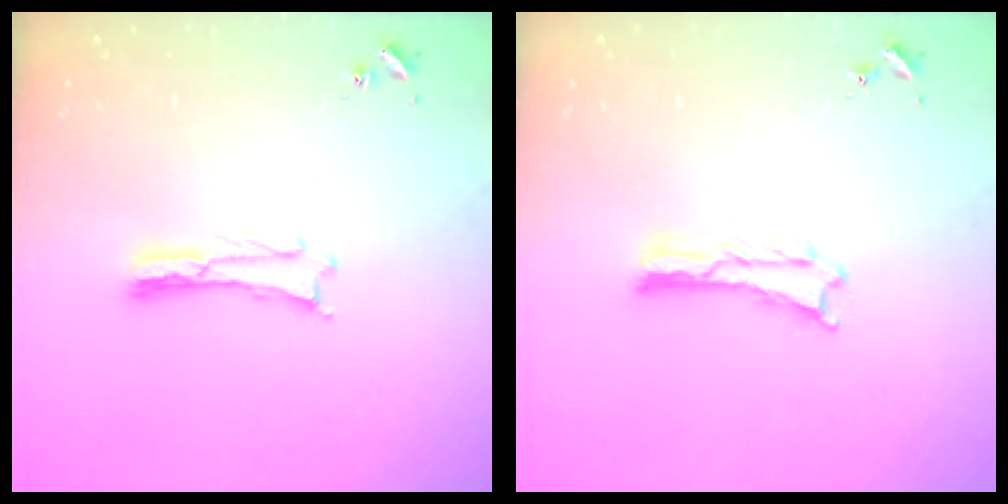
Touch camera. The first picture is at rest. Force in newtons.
{"total": 0.0}